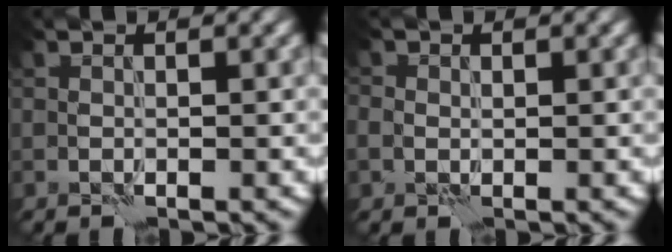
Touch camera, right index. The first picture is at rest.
{"total": 1.2, "force": [0.1, 1.1, 0.5], "torque": [-0.007, -0.002, 0.000]}